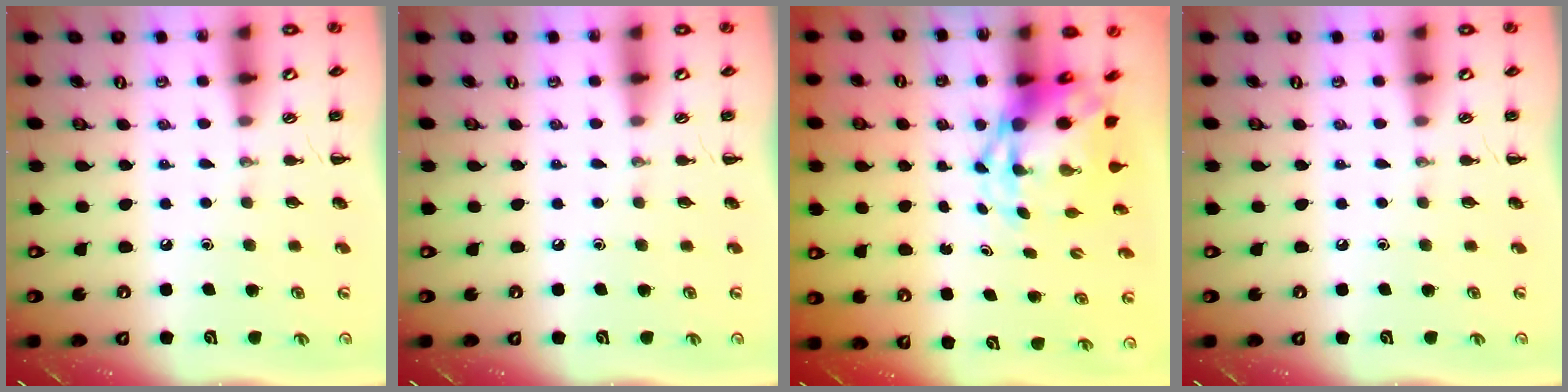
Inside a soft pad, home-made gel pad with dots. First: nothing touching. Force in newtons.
{"total": 0.0}
{"total": 4.9, "press": 4.7, "slide": 1.3}
{"total": 0.0}